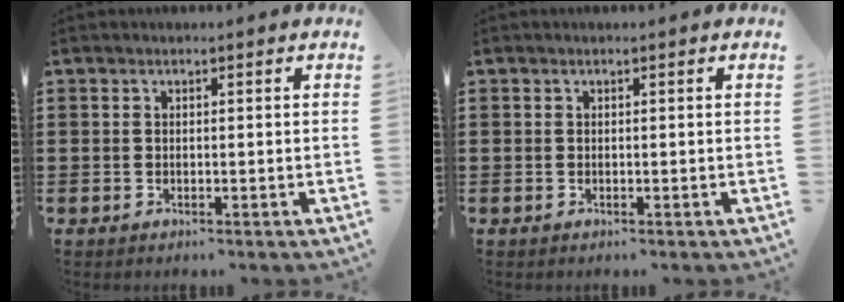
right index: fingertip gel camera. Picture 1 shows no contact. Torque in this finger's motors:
{"motor_torque": [-0.02, 0.00, 0.00, -0.01]}